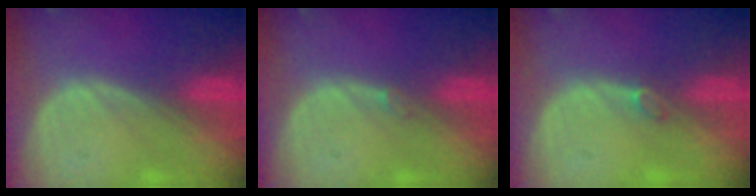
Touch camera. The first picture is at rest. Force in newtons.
{"total": 0.6, "press": 0.5, "slide": 0.3}
{"total": 1.2, "press": 1.2, "slide": 0.2}